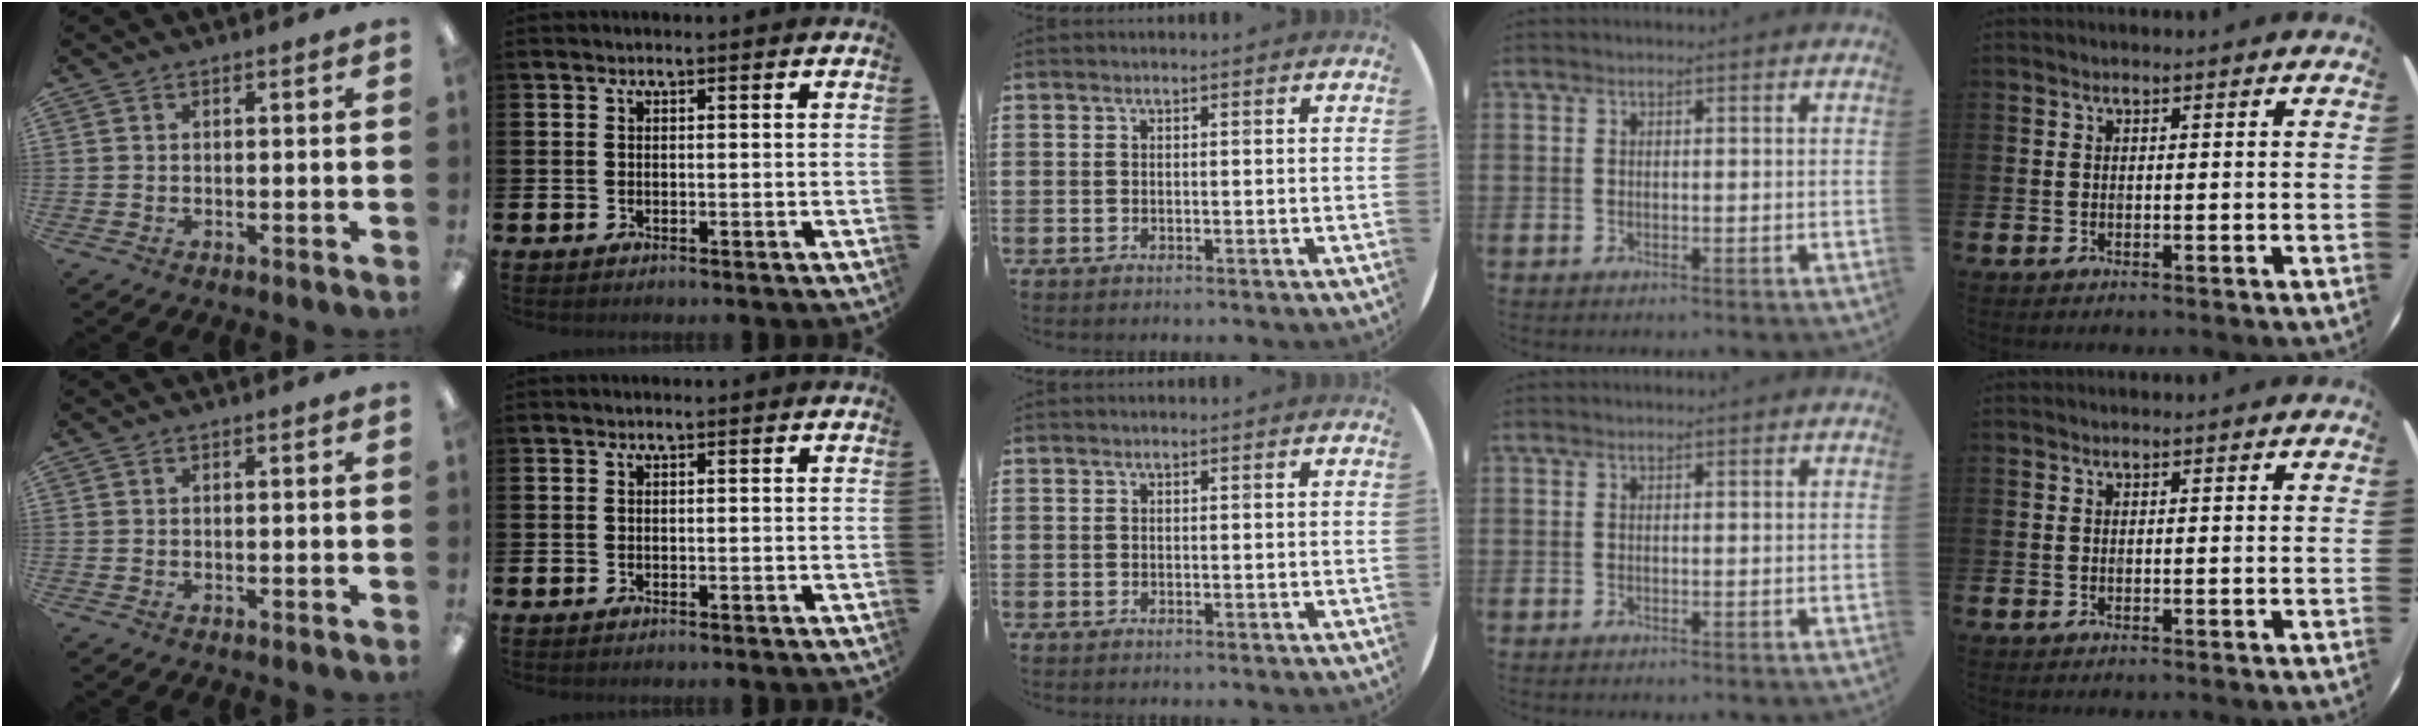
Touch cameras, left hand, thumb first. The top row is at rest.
{}